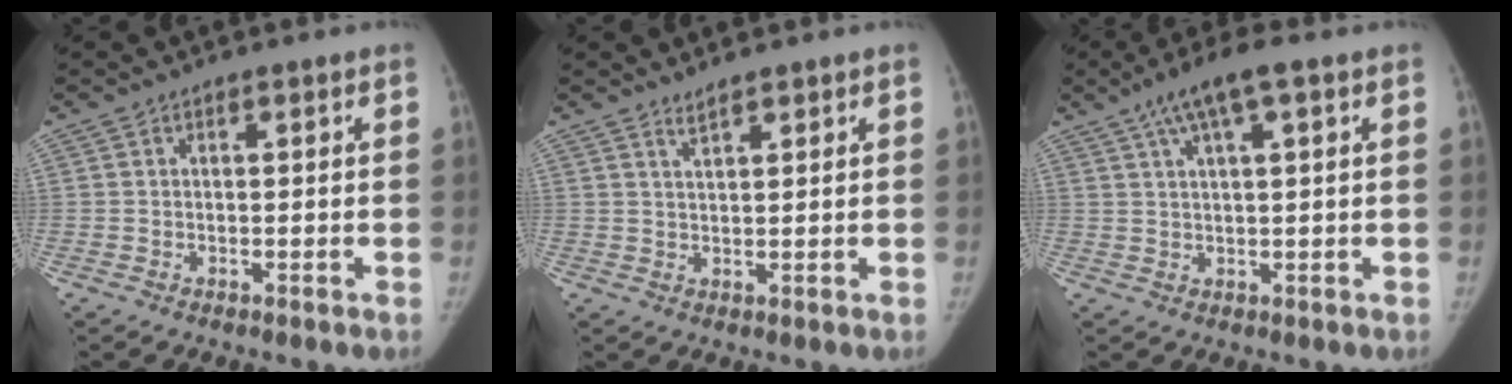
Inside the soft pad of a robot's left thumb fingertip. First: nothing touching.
{"total": 2.0, "force": [1.8, 0.3, 0.9], "torque": [-0.014, -0.012, 0.036]}
{"total": 7.8, "force": [3.9, 1.6, 6.6], "torque": [-0.122, 0.010, 0.070]}